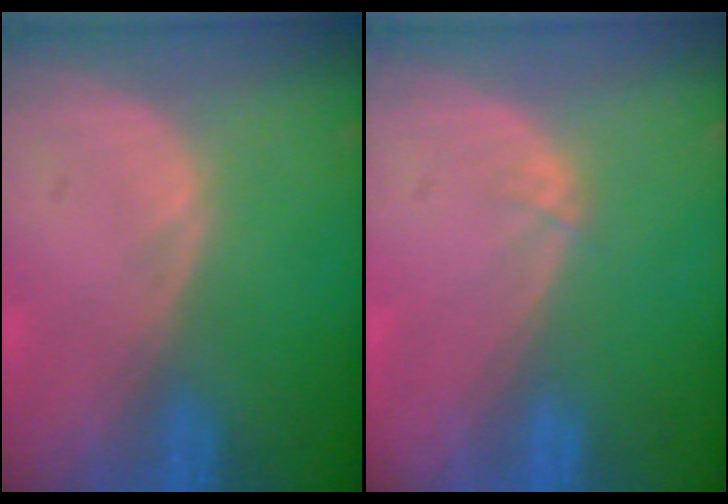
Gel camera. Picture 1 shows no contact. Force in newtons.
{"total": 0.7, "press": 0.6, "slide": 0.3}